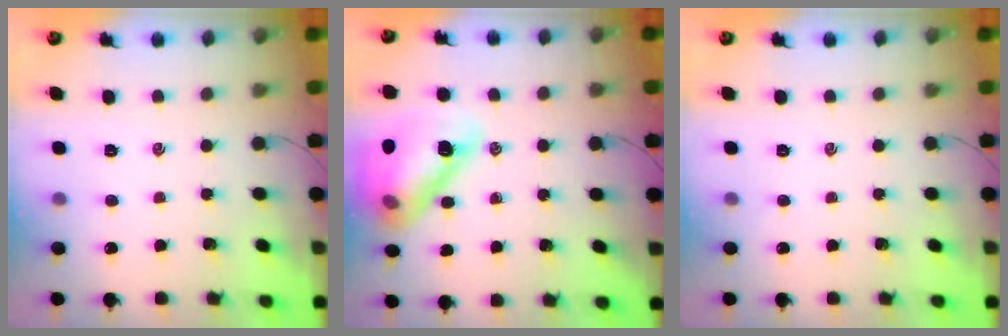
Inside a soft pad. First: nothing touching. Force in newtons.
{"total": 18.1, "press": 18.0, "slide": 1.5}
{"total": 0.0}